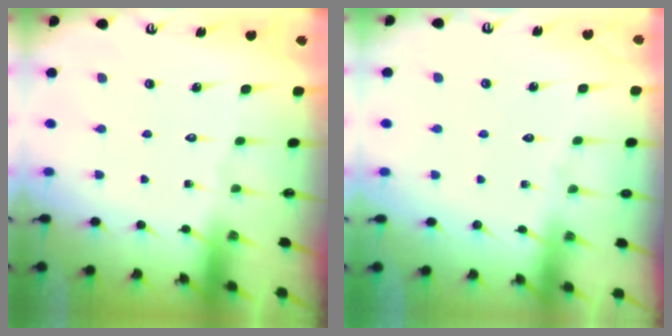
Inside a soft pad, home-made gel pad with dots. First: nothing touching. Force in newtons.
{"total": 2.8, "press": 2.7, "slide": 0.4}